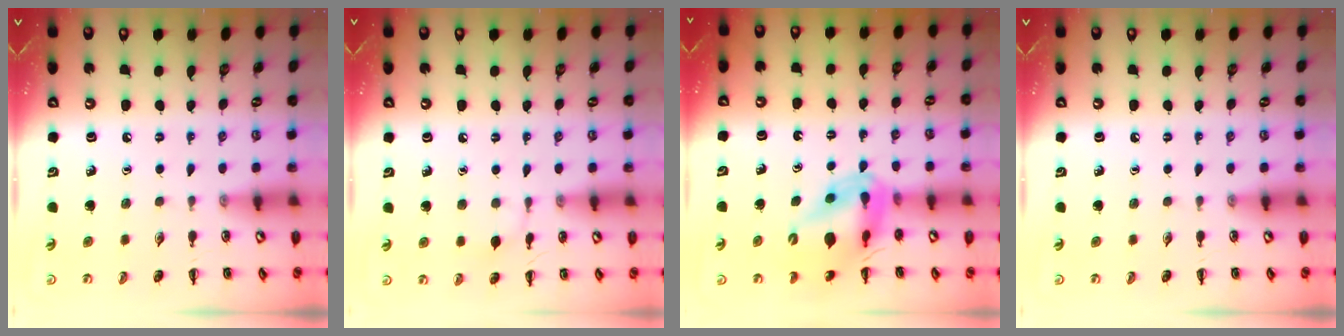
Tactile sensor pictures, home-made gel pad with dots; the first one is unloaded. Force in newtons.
{"total": 5.4, "press": 5.1, "slide": 1.8}
{"total": 13.8, "press": 13.3, "slide": 3.7}
{"total": 0.0}